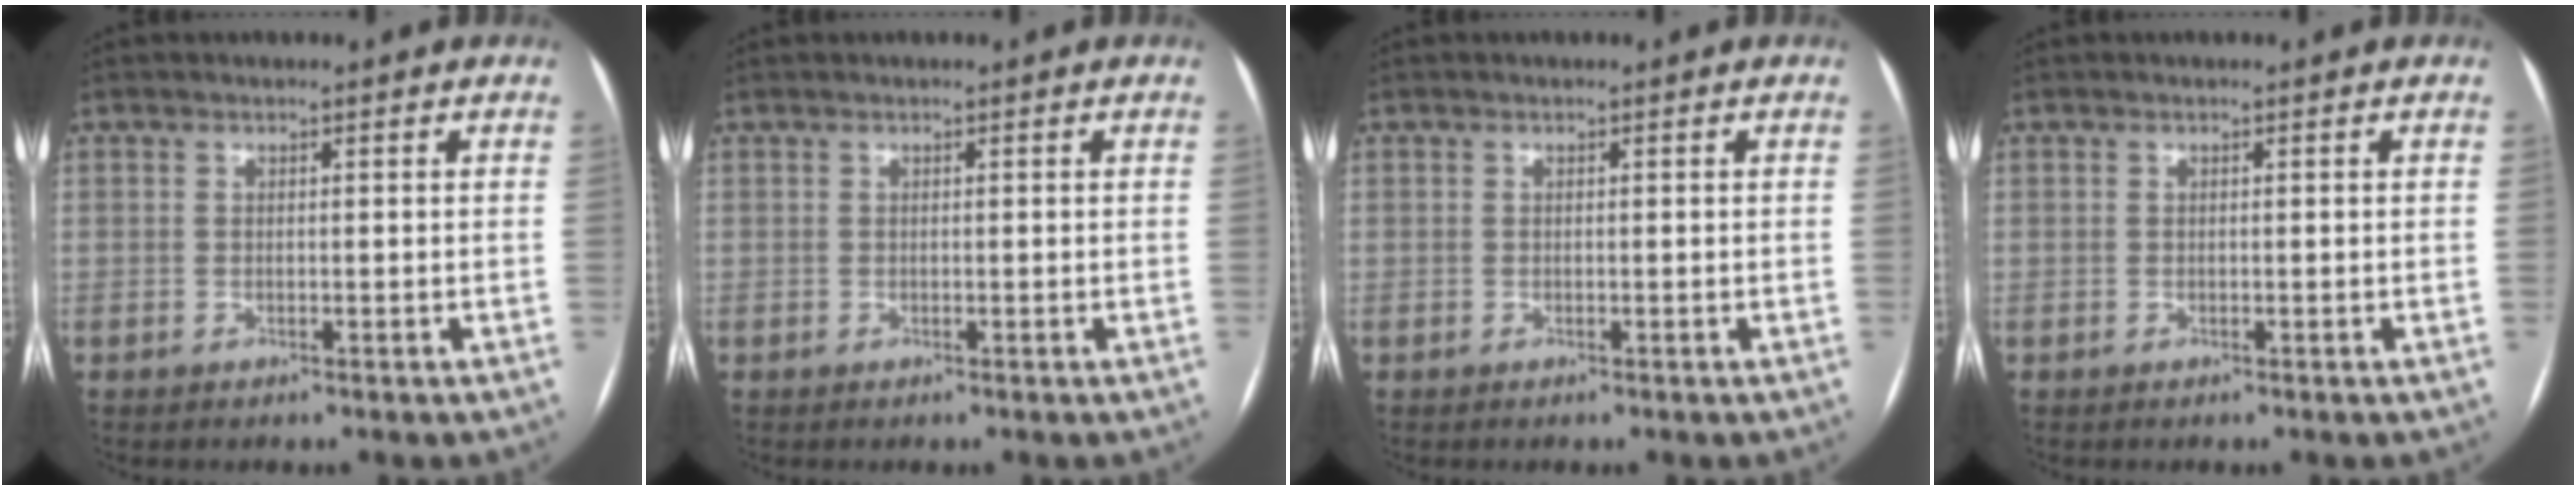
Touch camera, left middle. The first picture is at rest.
{"total": 0.0}
{"total": 0.0}
{"total": 0.0}